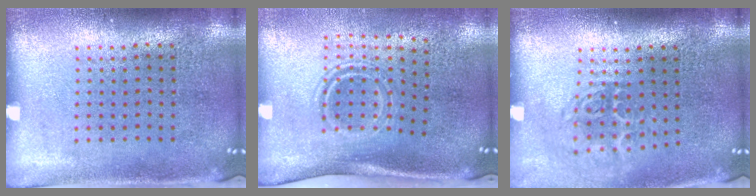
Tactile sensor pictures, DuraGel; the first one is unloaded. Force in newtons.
{"total": 1.7, "press": 1.0, "slide": 1.3}
{"total": 1.8, "press": 1.2, "slide": 1.3}